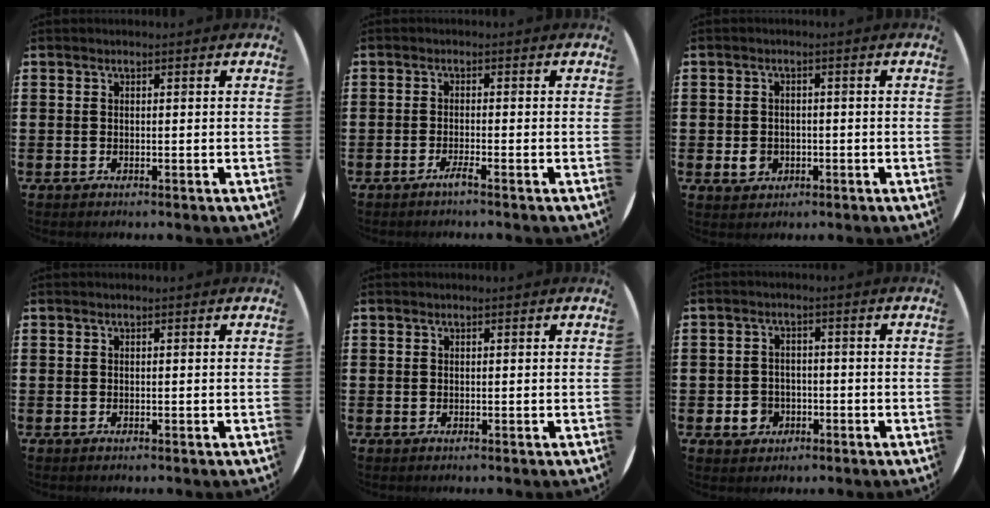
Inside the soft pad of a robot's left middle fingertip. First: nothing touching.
{"total": 1.3, "force": [-0.9, -0.2, 0.9], "torque": [-0.018, -0.005, -0.016]}
{"total": 2.2, "force": [-0.5, 1.8, 1.1], "torque": [-0.024, 0.005, -0.011]}
{"total": 0.0}
{"total": 0.0}
{"total": 2.7, "force": [-1.0, 2.4, 0.8], "torque": [-0.022, 0.004, -0.023]}